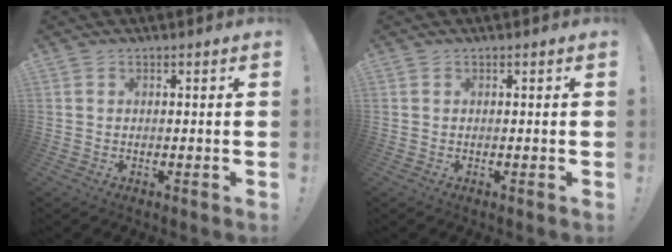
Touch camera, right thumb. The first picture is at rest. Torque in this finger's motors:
{"motor_torque": [-0.04, 0.04, -0.09, 0.09, 0.03]}